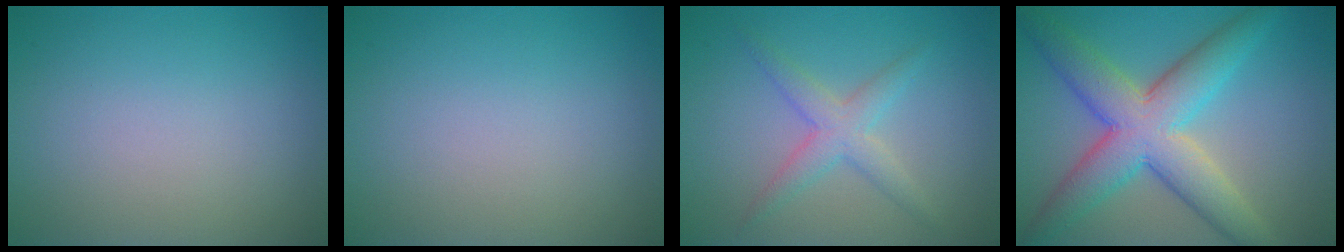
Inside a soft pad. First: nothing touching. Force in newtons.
{"total": 0.0}
{"total": 2.8, "press": 2.8, "slide": 0.1}
{"total": 8.7, "press": 8.7, "slide": 0.4}